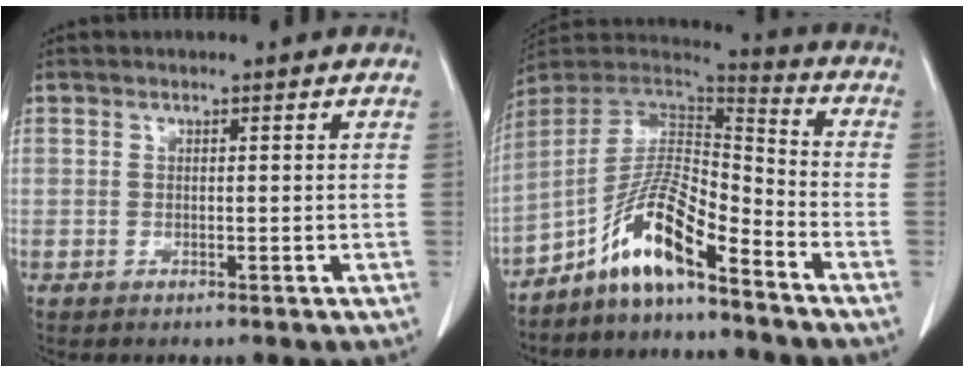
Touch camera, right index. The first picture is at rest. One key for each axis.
{"total": 11.8, "fx": -7.8, "fy": 2.1, "fz": 8.5, "tx": -0.160, "ty": 0.021, "tz": -0.144}